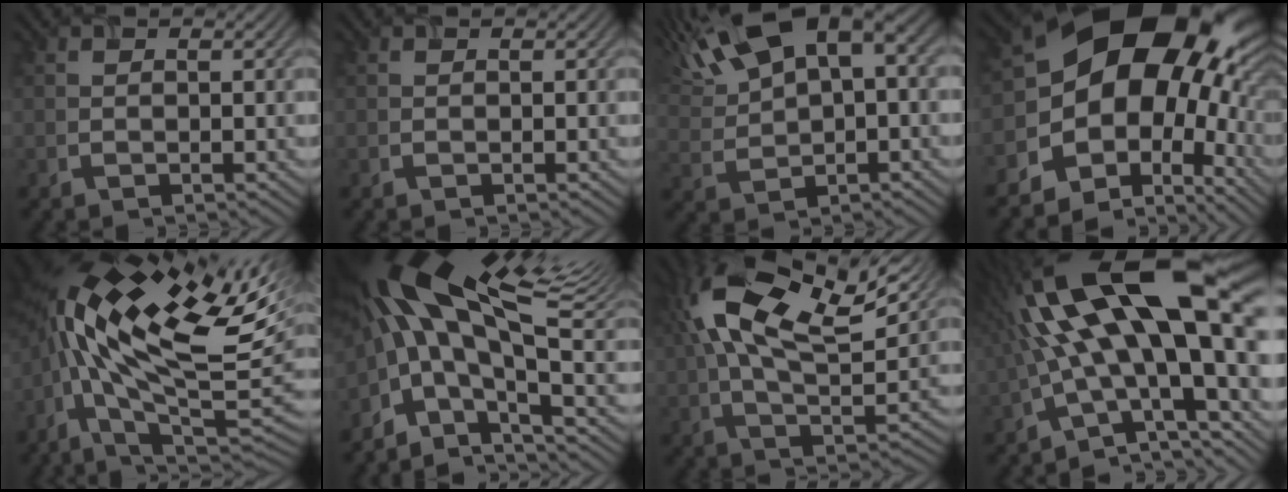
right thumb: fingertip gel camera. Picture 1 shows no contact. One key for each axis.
{"total": 0.0}
{"total": 14.4, "fx": 6.8, "fy": 6.3, "fz": 11.0, "tx": -0.240, "ty": 0.031, "tz": 0.130}
{"total": 16.8, "fx": 0.0, "fy": 13.1, "fz": 10.5, "tx": -0.147, "ty": -0.014, "tz": 0.010}
{"total": 19.5, "fx": 1.8, "fy": 8.5, "fz": 17.5, "tx": -0.321, "ty": -0.002, "tz": 0.040}
{"total": 15.7, "fx": 0.9, "fy": 5.2, "fz": 14.8, "tx": -0.279, "ty": 0.017, "tz": 0.027}
{"total": 18.0, "fx": 6.8, "fy": 8.6, "fz": 14.3, "tx": -0.284, "ty": 0.032, "tz": 0.108}
{"total": 20.9, "fx": 3.2, "fy": 7.4, "fz": 19.2, "tx": -0.327, "ty": 0.031, "tz": 0.062}